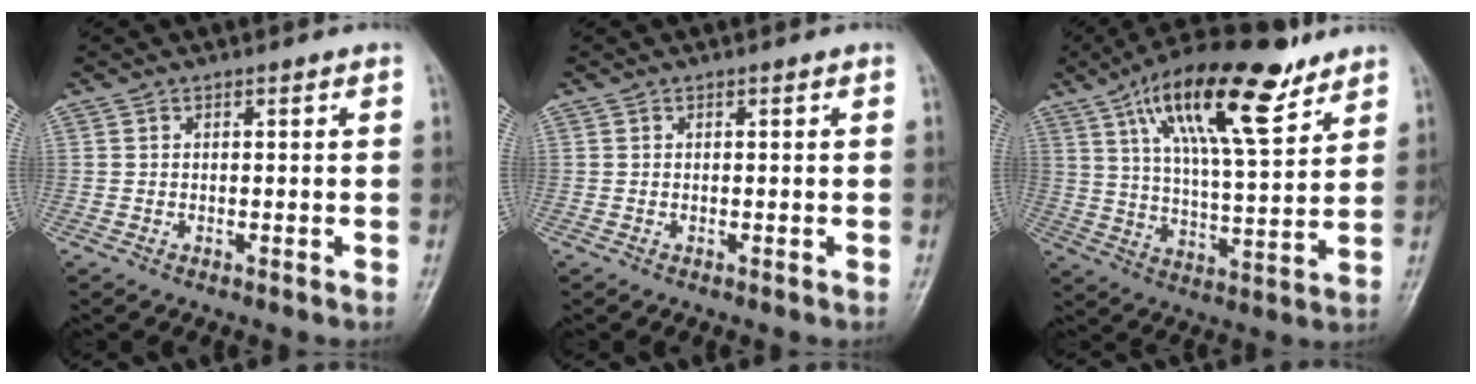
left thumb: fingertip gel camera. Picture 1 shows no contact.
{"total": 0.0}
{"total": 19.4, "force": [11.5, 6.1, 14.4], "torque": [-0.221, -0.041, 0.196]}